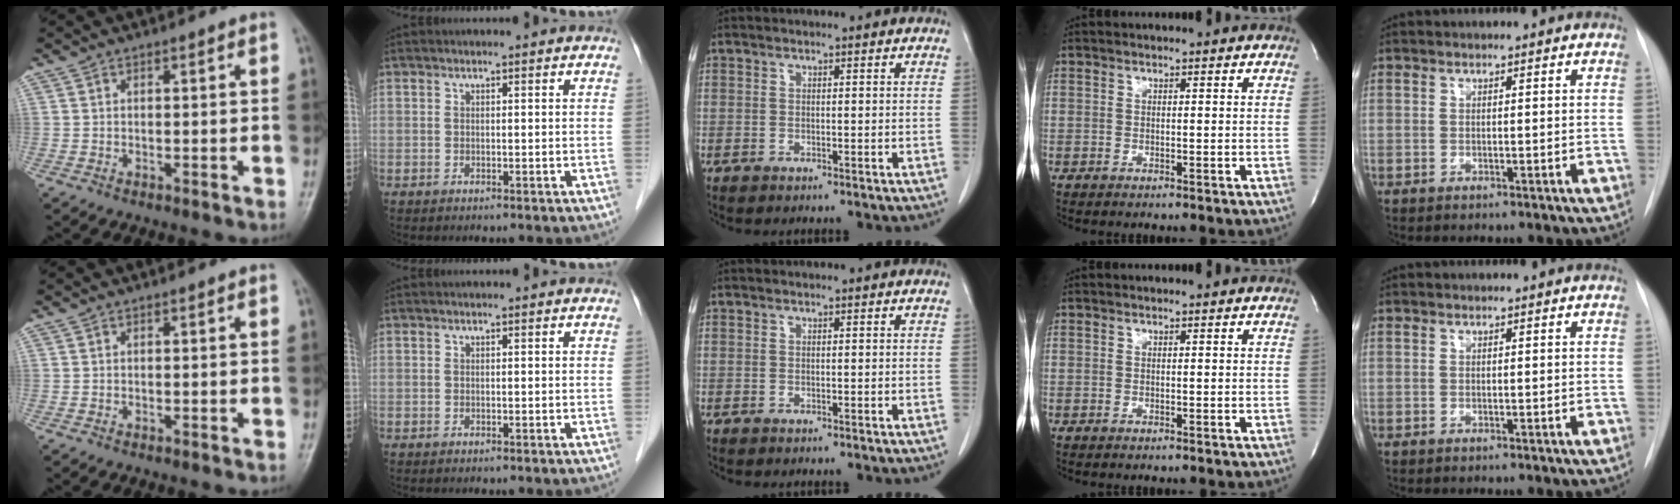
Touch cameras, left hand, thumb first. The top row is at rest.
{}